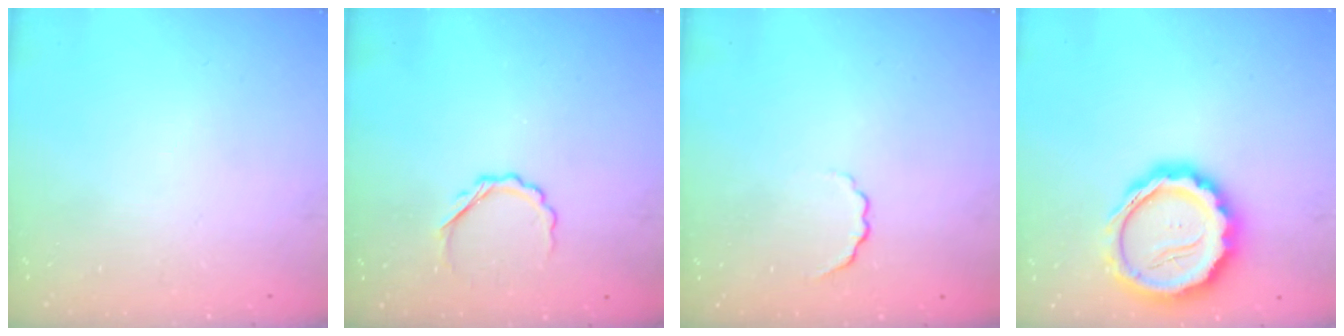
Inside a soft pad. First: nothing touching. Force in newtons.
{"total": 3.9, "press": 3.7, "slide": 1.0}
{"total": 2.1, "press": 2.0, "slide": 0.8}
{"total": 17.4, "press": 17.1, "slide": 3.4}